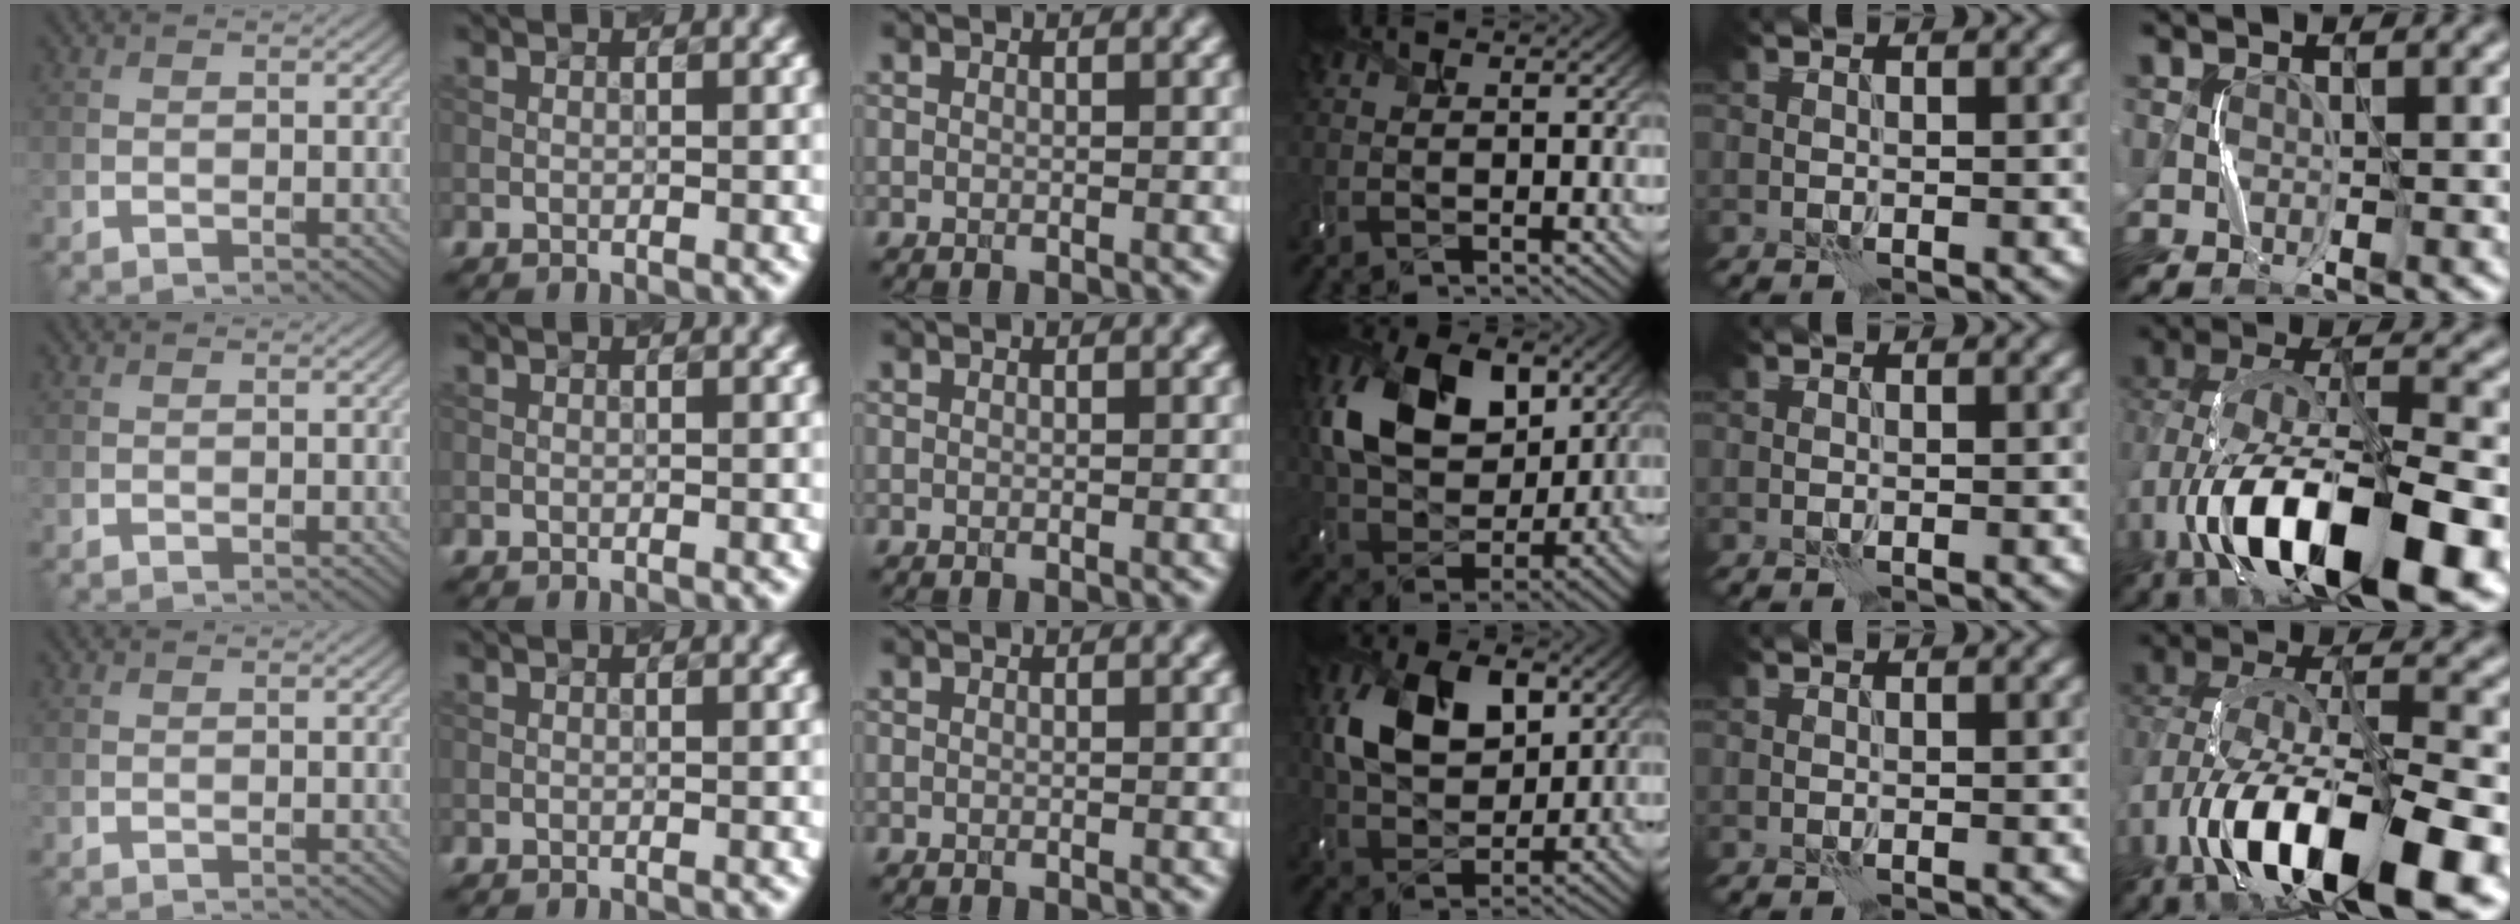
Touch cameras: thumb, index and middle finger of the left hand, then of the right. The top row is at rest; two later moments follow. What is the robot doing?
{"motion": "shake", "object": "handbell"}